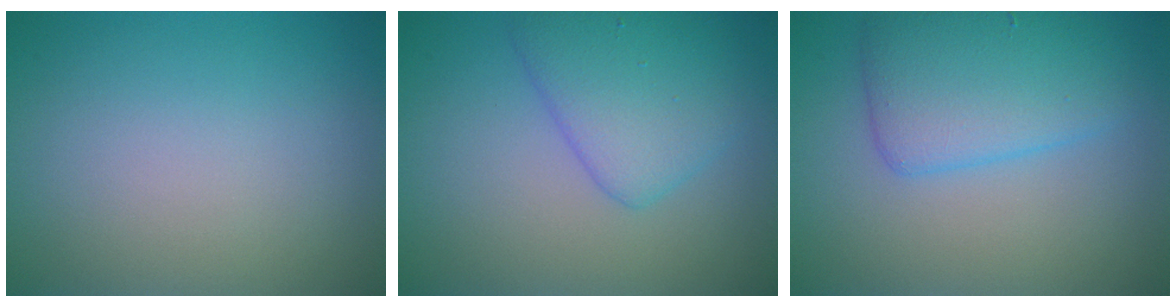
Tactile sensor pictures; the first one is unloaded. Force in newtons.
{"total": 3.1, "press": 3.1, "slide": 0.1}
{"total": 5.1, "press": 5.1, "slide": 0.2}